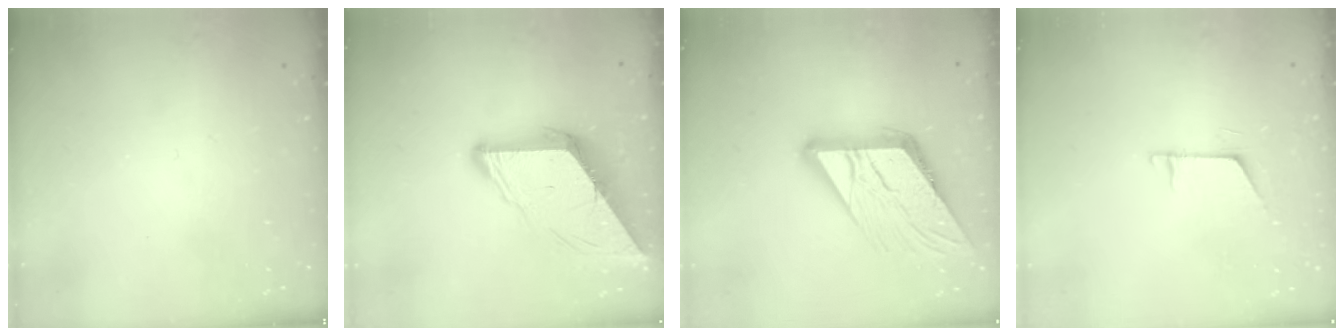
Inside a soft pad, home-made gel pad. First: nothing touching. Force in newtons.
{"total": 10.3, "press": 10.3, "slide": 1.1}
{"total": 20.0, "press": 19.8, "slide": 2.2}
{"total": 6.1, "press": 6.1, "slide": 0.5}